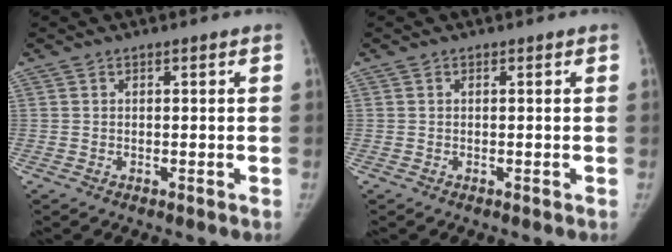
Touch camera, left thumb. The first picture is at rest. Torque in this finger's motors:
{"motor_torque": [0.04, -0.03, 0.18, -0.14, 0.00]}